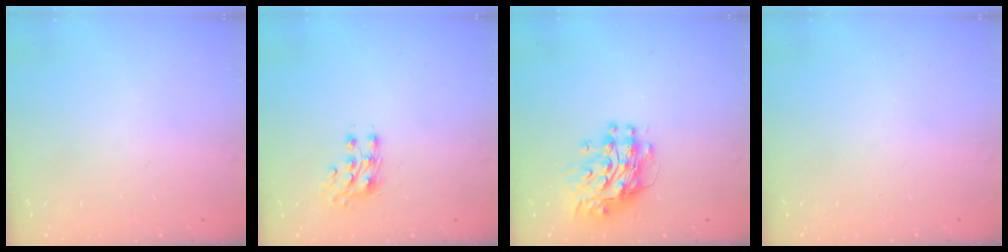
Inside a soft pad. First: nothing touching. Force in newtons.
{"total": 7.8, "press": 7.7, "slide": 0.8}
{"total": 10.7, "press": 10.7, "slide": 0.9}
{"total": 0.0}